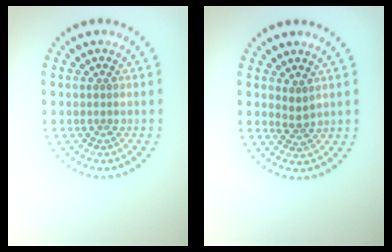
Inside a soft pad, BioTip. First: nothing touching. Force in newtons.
{"total": 1.5, "press": 1.0, "slide": 1.1}